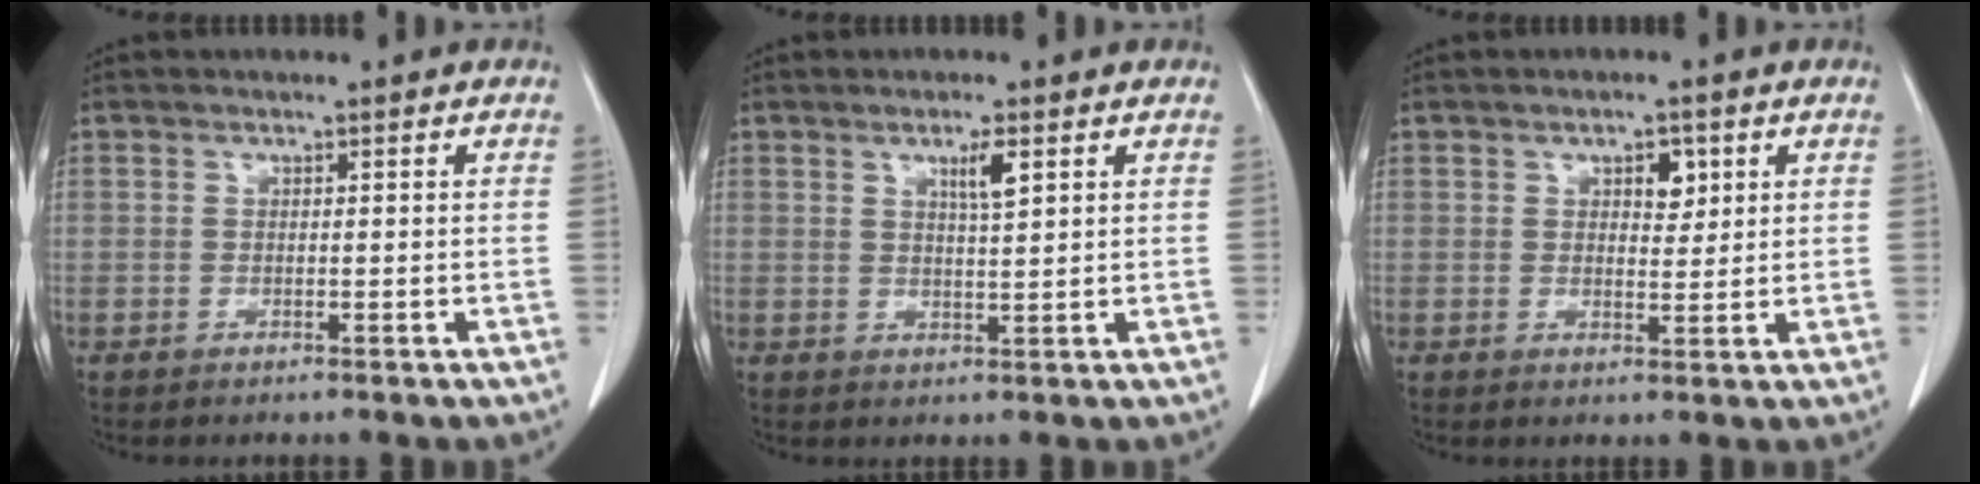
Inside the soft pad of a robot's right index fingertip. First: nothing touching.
{"total": 3.2, "force": [1.5, 0.1, 2.8], "torque": [-0.048, -0.004, 0.026]}
{"total": 3.2, "force": [1.4, 1.7, 2.3], "torque": [-0.032, 0.000, 0.021]}